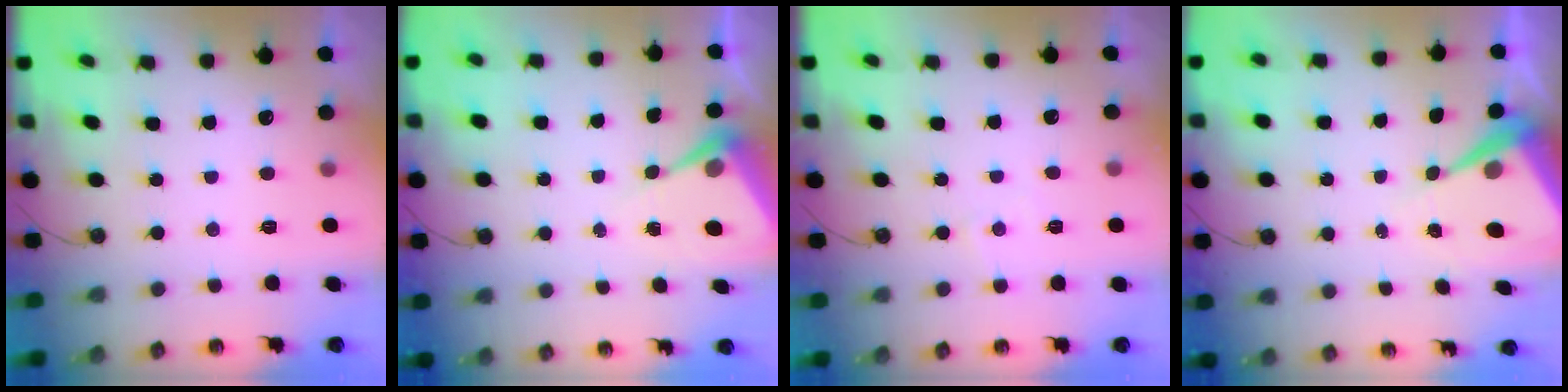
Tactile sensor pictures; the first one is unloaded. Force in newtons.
{"total": 6.4, "press": 6.3, "slide": 0.5}
{"total": 2.7, "press": 2.7, "slide": 0.5}
{"total": 10.5, "press": 10.5, "slide": 0.7}